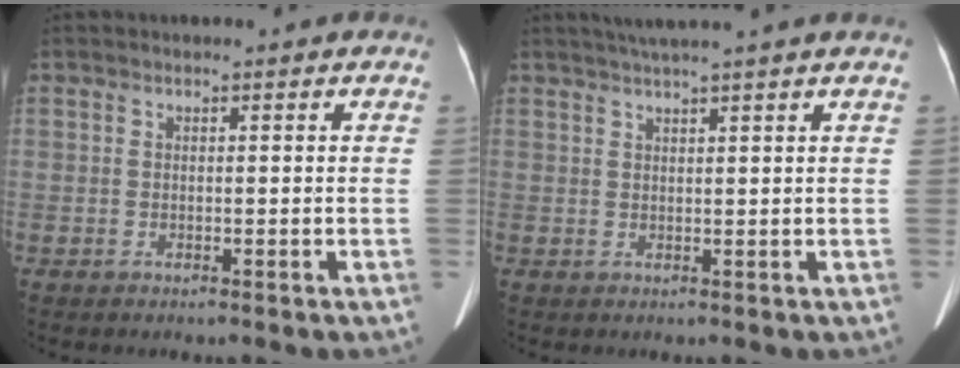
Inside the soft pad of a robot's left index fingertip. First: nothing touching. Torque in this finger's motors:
{"motor_torque": [0.42, -1.02, 0.01, 0.06]}